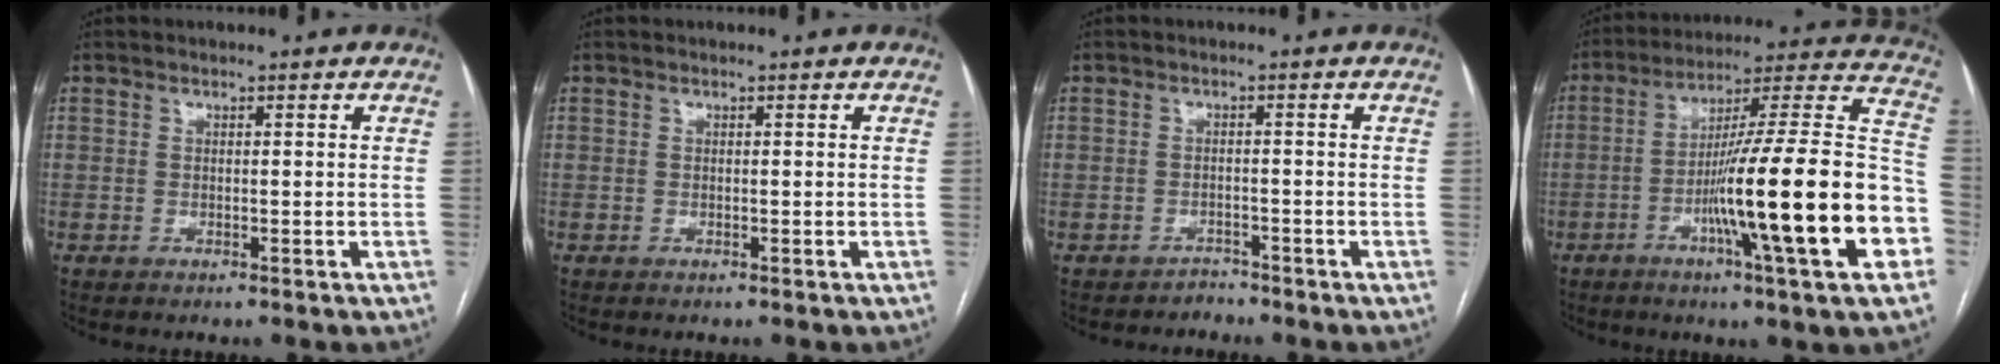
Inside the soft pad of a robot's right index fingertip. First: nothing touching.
{"total": 0.0}
{"total": 1.7, "force": [-1.4, 0.5, -0.7], "torque": [0.015, -0.002, -0.025]}
{"total": 25.8, "force": [-7.3, 0.3, 24.8], "torque": [-0.306, -0.001, -0.123]}